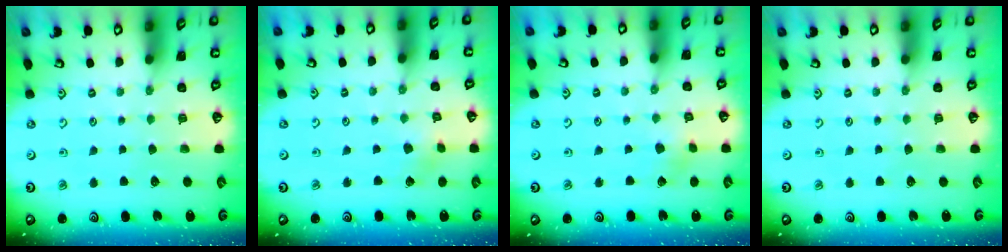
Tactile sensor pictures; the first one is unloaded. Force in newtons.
{"total": 2.5, "press": 2.4, "slide": 0.2}
{"total": 2.5, "press": 2.4, "slide": 0.7}
{"total": 0.0}